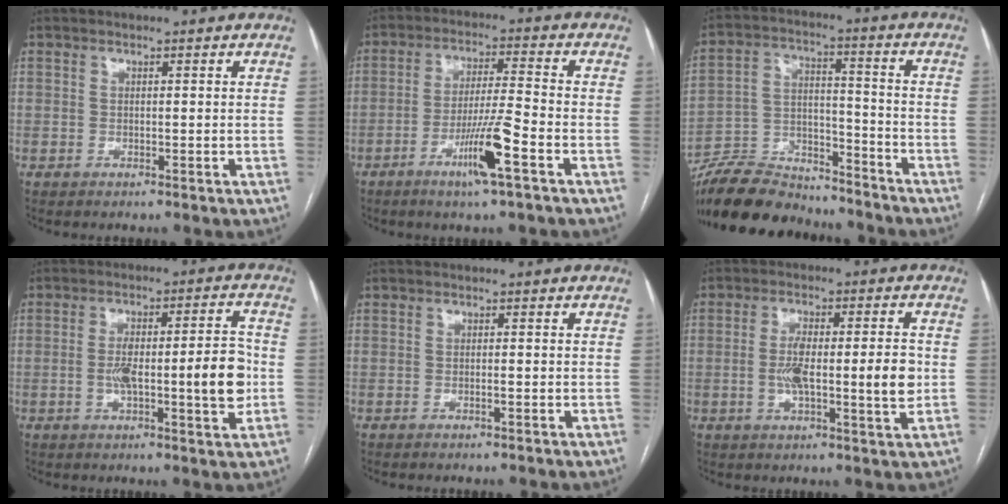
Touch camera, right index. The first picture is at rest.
{"total": 8.8, "force": [-4.3, -0.5, 7.7], "torque": [-0.144, -0.008, -0.079]}
{"total": 16.2, "force": [-14.9, 4.4, 4.6], "torque": [-0.089, 0.014, -0.253]}
{"total": 11.7, "force": [-1.4, 2.2, 11.4], "torque": [-0.177, 0.019, -0.020]}
{"total": 0.7, "force": [-0.3, 0.0, 0.6], "torque": [-0.013, 0.001, -0.004]}
{"total": 10.1, "force": [-0.9, 1.7, 9.9], "torque": [-0.166, 0.013, -0.016]}